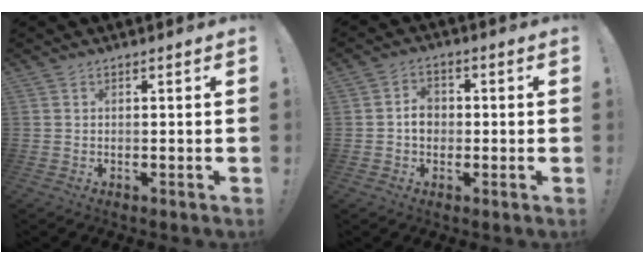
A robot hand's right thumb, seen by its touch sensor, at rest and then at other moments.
{"total": 5.2, "force": [-0.5, 4.3, 2.8], "torque": [-0.036, 0.010, -0.010]}